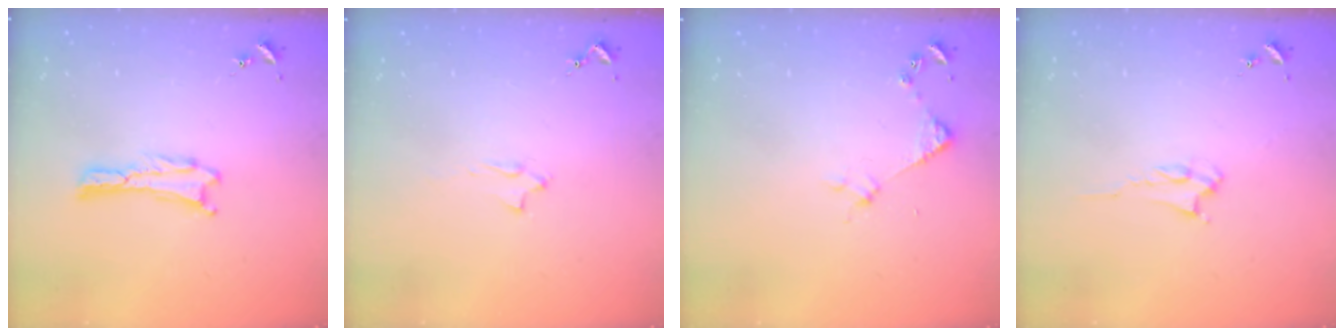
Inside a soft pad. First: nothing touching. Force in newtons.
{"total": 2.0, "press": 2.0, "slide": 0.4}
{"total": 3.7, "press": 3.7, "slide": 0.2}
{"total": 2.0, "press": 1.9, "slide": 0.3}